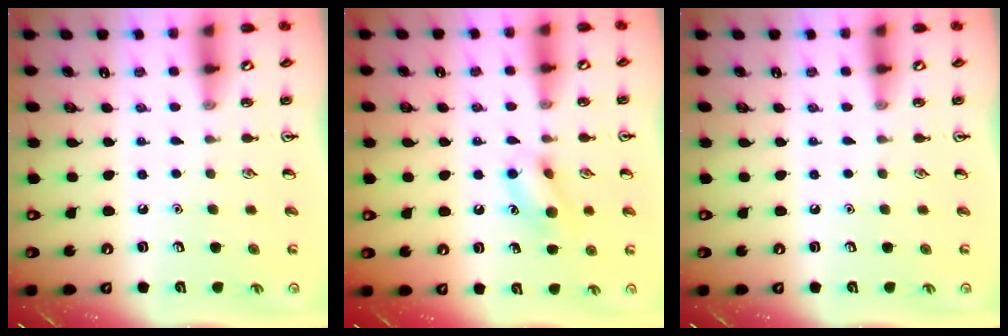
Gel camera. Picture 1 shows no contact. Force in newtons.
{"total": 10.0, "press": 10.0, "slide": 0.9}
{"total": 0.0}